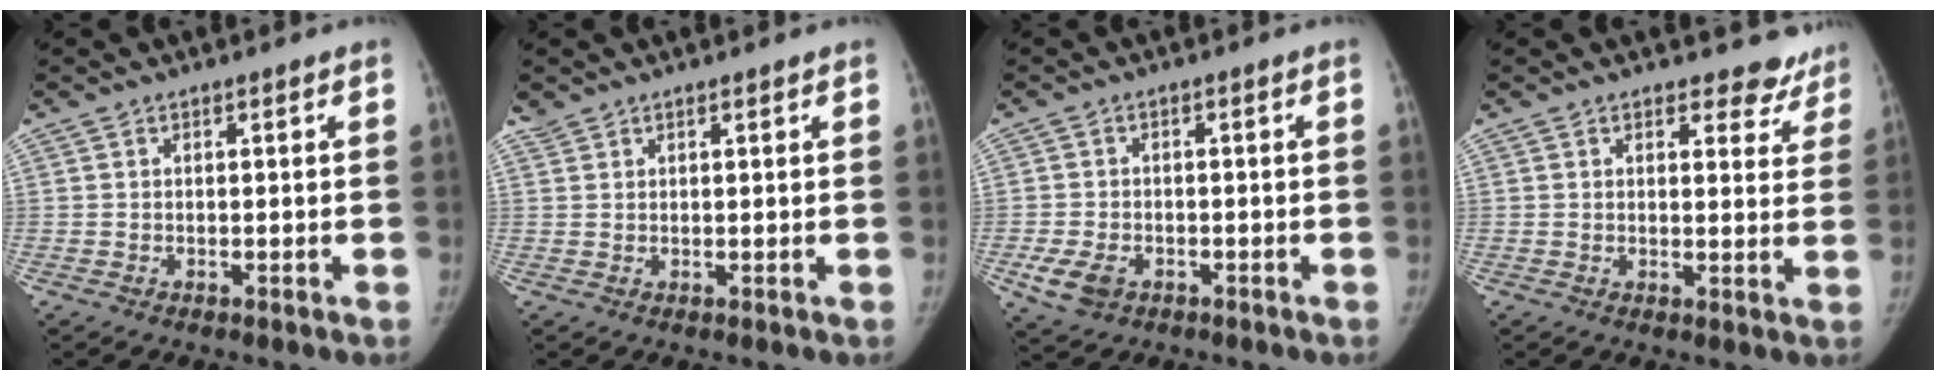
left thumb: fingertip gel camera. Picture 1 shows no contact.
{"total": 1.4, "force": [1.2, 0.6, 0.0], "torque": [0.008, 0.001, 0.021]}
{"total": 5.4, "force": [-2.3, 3.8, 3.1], "torque": [-0.059, 0.004, -0.036]}
{"total": 6.4, "force": [5.6, 3.1, 0.6], "torque": [0.036, -0.033, 0.052]}